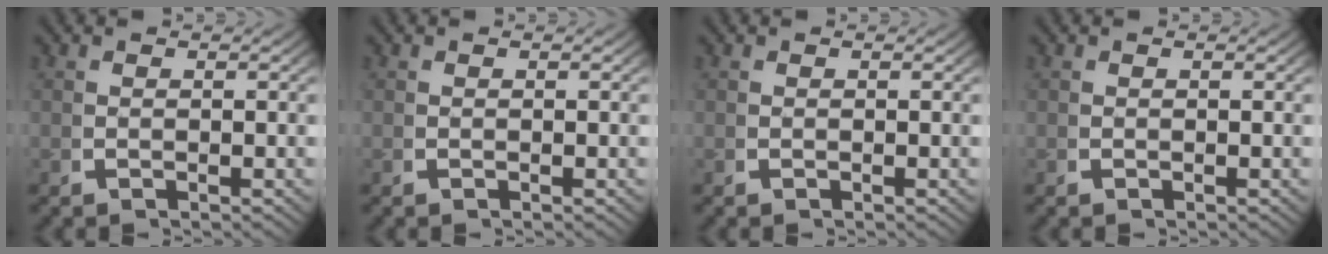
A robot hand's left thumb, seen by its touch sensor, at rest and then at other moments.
{"total": 0.0}
{"total": 0.0}
{"total": 0.0}